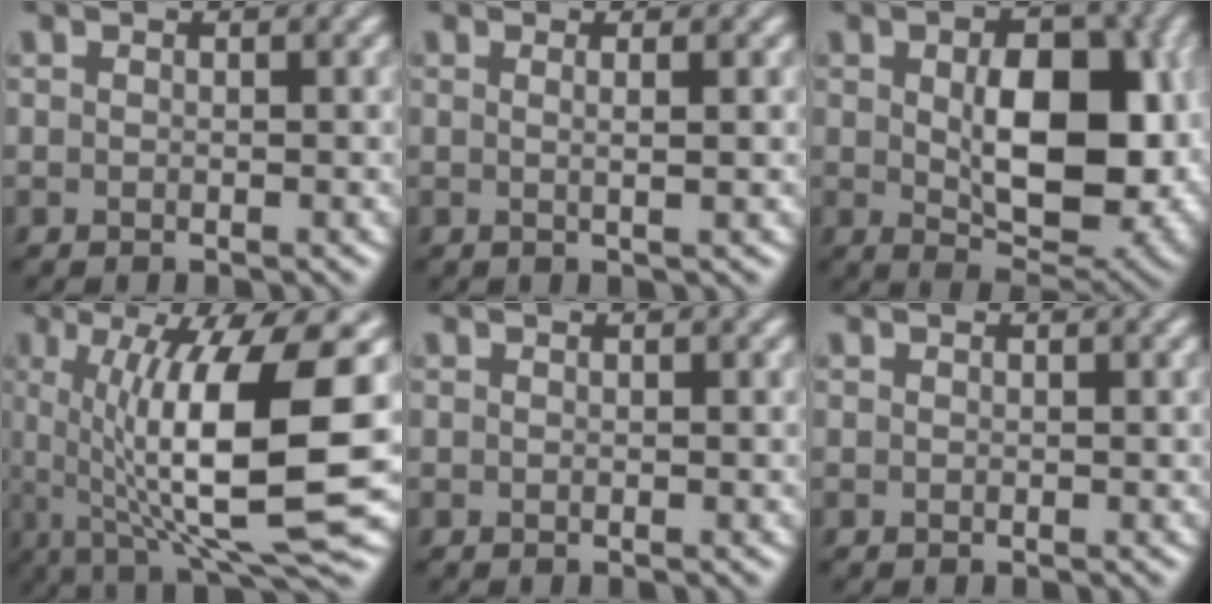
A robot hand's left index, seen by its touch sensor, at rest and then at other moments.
{"total": 1.8, "force": [0.7, 0.6, 1.5], "torque": [-0.007, 0.006, -0.004]}
{"total": 9.5, "force": [0.3, 5.3, 7.9], "torque": [-0.128, -0.008, 0.016]}
{"total": 12.6, "force": [1.2, 2.7, 12.3], "torque": [-0.178, 0.000, 0.026]}
{"total": 0.0}
{"total": 0.0}